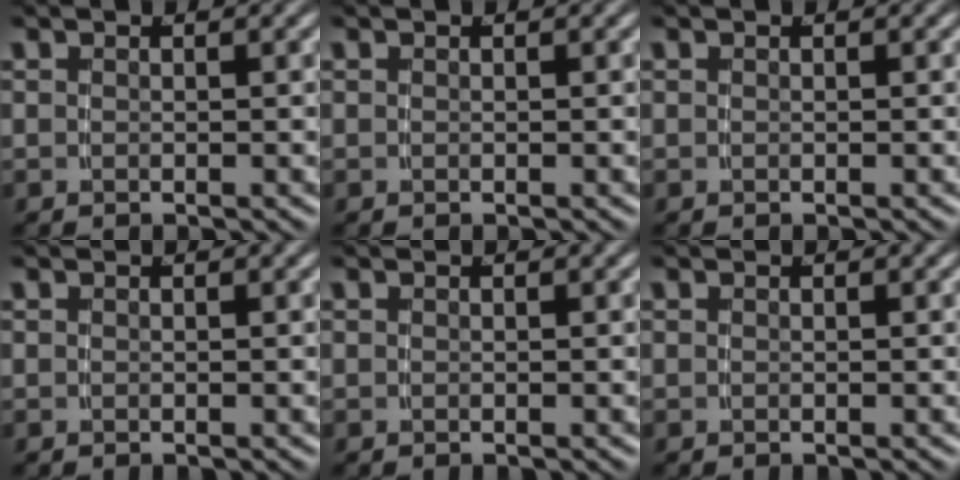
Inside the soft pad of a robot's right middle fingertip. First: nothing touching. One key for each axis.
{"total": 0.0}
{"total": 0.0}
{"total": 0.0}
{"total": 0.0}
{"total": 0.0}